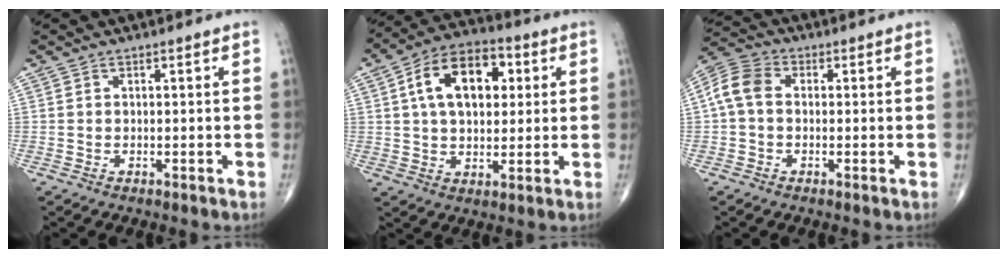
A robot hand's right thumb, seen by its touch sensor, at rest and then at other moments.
{"total": 14.9, "force": [3.7, 9.0, 11.2], "torque": [-0.163, 0.012, 0.056]}
{"total": 6.8, "force": [0.1, 4.9, 4.7], "torque": [-0.093, 0.021, -0.009]}